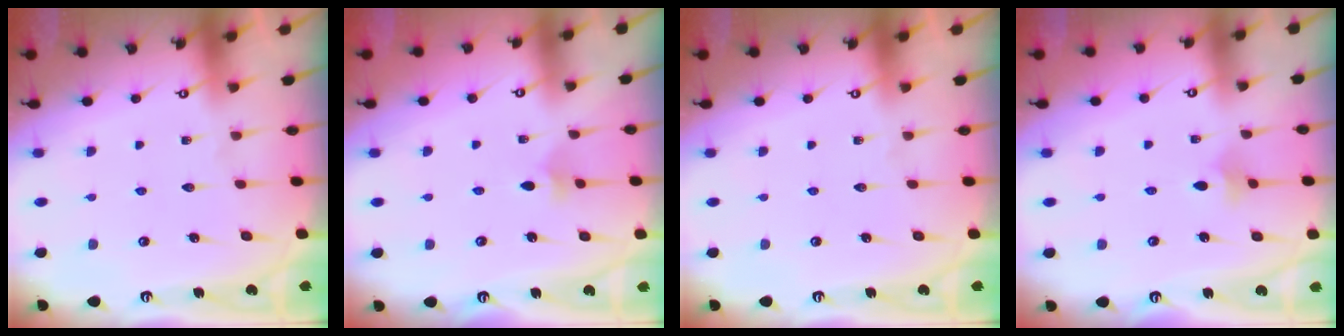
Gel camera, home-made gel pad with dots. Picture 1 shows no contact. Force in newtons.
{"total": 3.6, "press": 3.5, "slide": 0.8}
{"total": 0.0}
{"total": 4.5, "press": 4.4, "slide": 0.9}